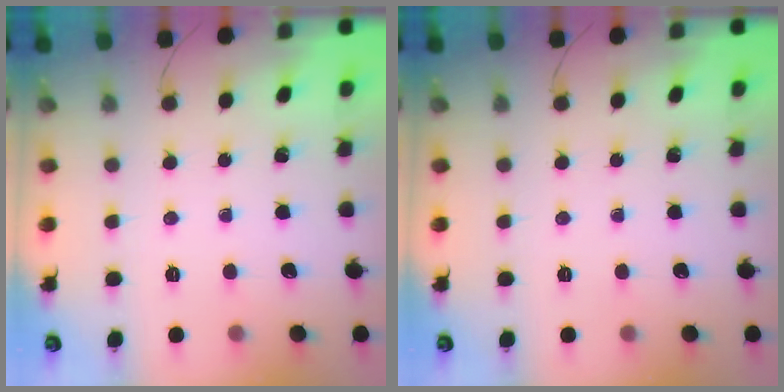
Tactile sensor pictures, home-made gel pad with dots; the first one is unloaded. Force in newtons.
{"total": 0.0}